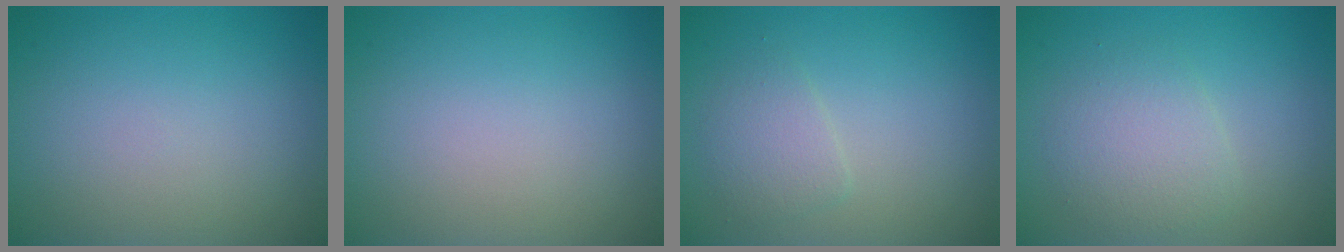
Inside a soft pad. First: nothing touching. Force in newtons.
{"total": 0.0}
{"total": 1.9, "press": 1.9, "slide": 0.0}
{"total": 3.0, "press": 3.0, "slide": 0.1}